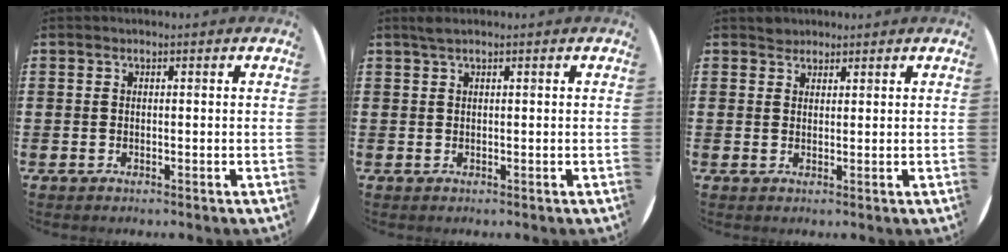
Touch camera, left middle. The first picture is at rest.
{"total": 0.8, "force": [0.5, 0.0, 0.6], "torque": [-0.012, 0.002, 0.010]}
{"total": 1.2, "force": [1.1, 0.4, -0.2], "torque": [0.002, 0.001, 0.022]}